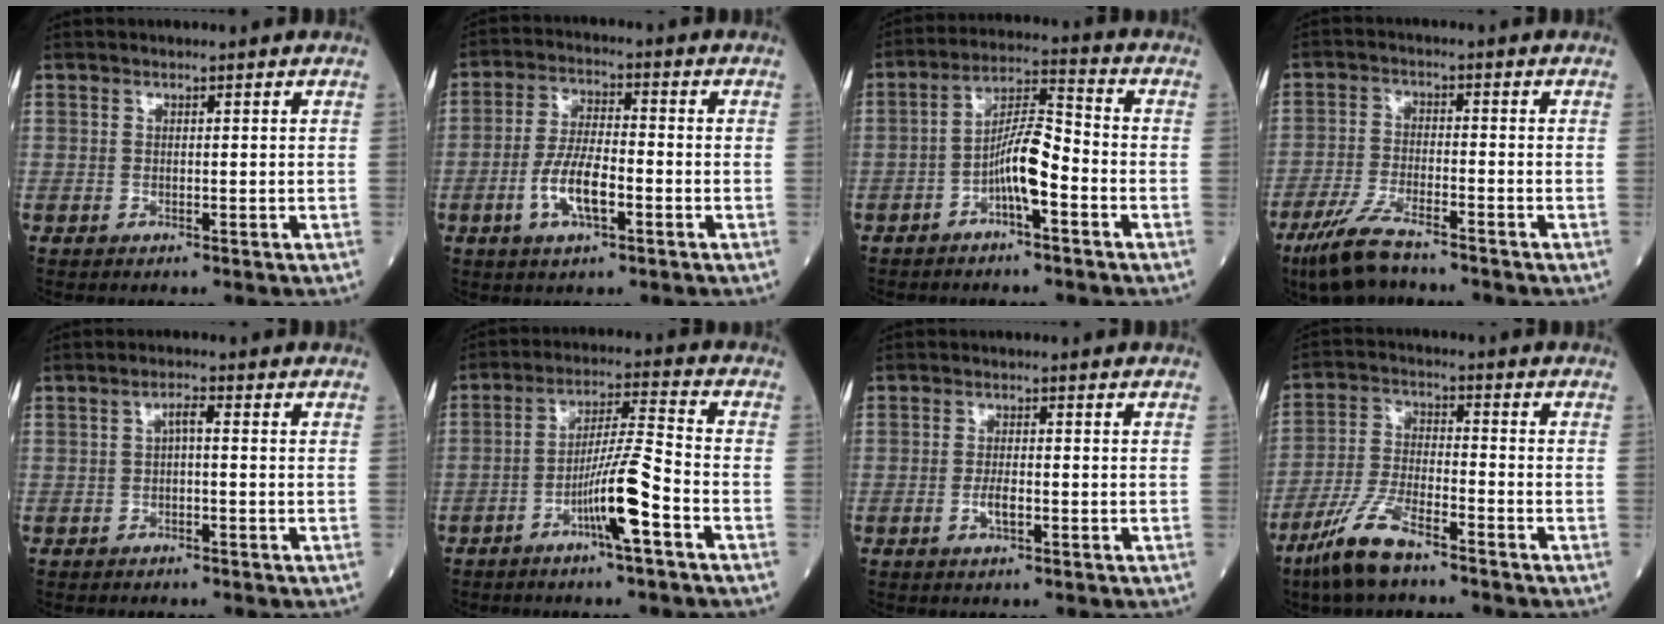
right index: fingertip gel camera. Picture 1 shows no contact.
{"total": 7.5, "force": [-2.6, 2.3, 6.7], "torque": [-0.134, 0.002, -0.050]}
{"total": 7.6, "force": [-2.9, 1.4, 6.9], "torque": [-0.131, 0.021, -0.052]}
{"total": 7.7, "force": [-6.0, 1.4, 4.6], "torque": [-0.105, -0.021, -0.114]}
{"total": 1.9, "force": [-0.1, 0.4, 1.8], "torque": [-0.030, 0.005, -0.004]}
{"total": 8.9, "force": [-4.1, -0.4, 7.8], "torque": [-0.147, 0.006, -0.076]}
{"total": 2.5, "force": [-0.8, 0.7, 2.2], "torque": [-0.040, 0.001, -0.014]}
{"total": 9.3, "force": [-6.8, 1.9, 6.1], "torque": [-0.138, -0.018, -0.133]}